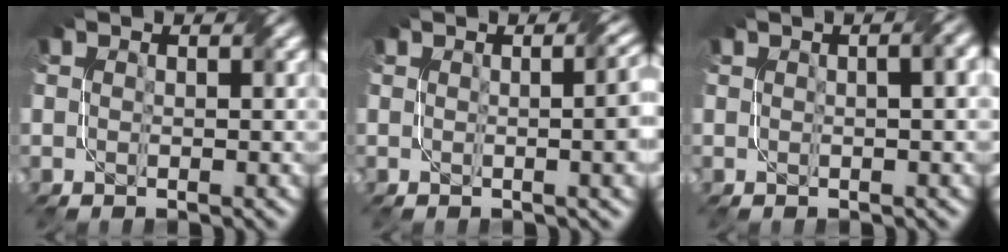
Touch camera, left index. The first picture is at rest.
{"total": 6.3, "force": [0.2, 2.6, 5.7], "torque": [-0.026, 0.015, 0.002]}
{"total": 4.5, "force": [1.4, 2.1, 3.8], "torque": [-0.027, 0.029, -0.005]}